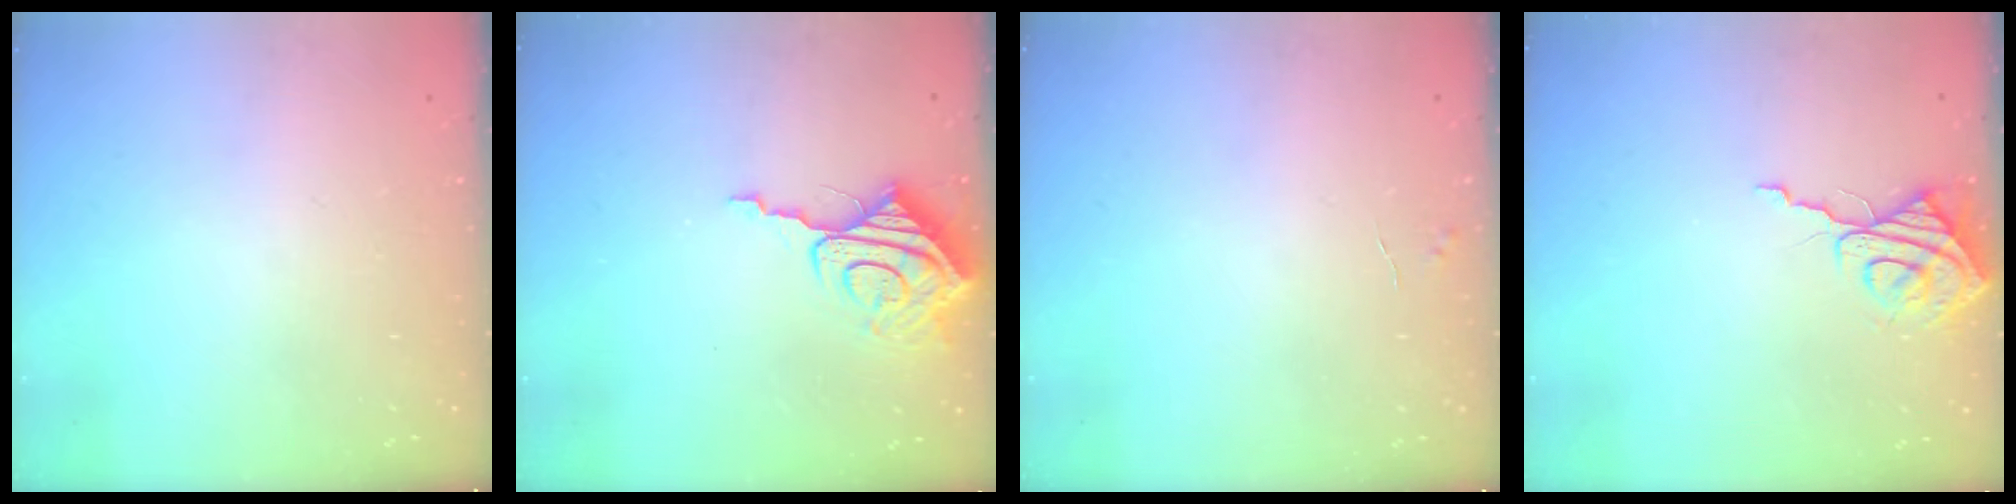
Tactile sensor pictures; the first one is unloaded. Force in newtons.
{"total": 10.5, "press": 10.5, "slide": 1.2}
{"total": 2.8, "press": 2.8, "slide": 0.3}
{"total": 8.2, "press": 8.2, "slide": 0.5}